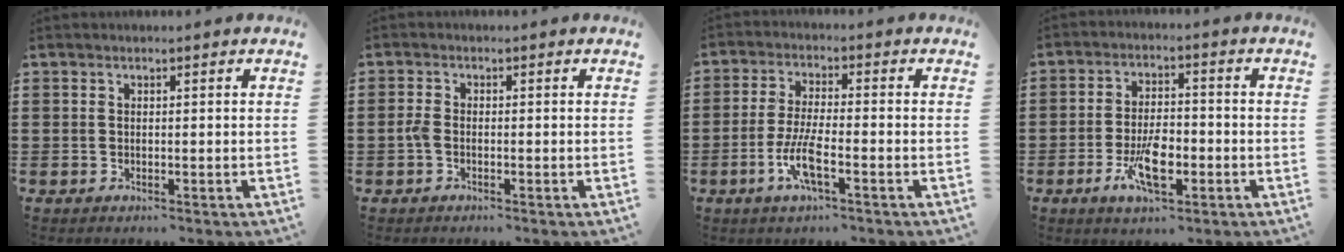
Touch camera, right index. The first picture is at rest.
{"total": 1.5, "force": [-0.6, 0.8, 1.2], "torque": [-0.030, 0.000, -0.013]}
{"total": 6.2, "force": [-2.7, 1.2, 5.5], "torque": [-0.115, -0.011, -0.052]}
{"total": 7.5, "force": [-2.8, 3.0, 6.2], "torque": [-0.124, -0.003, -0.050]}